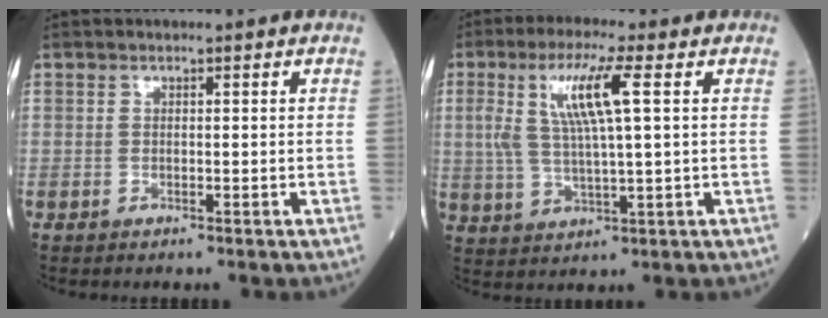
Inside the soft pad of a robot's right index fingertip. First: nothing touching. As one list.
[{"total": 9.2, "force": [2.7, 0.6, 8.8], "torque": [-0.188, 0.008, 0.052]}]